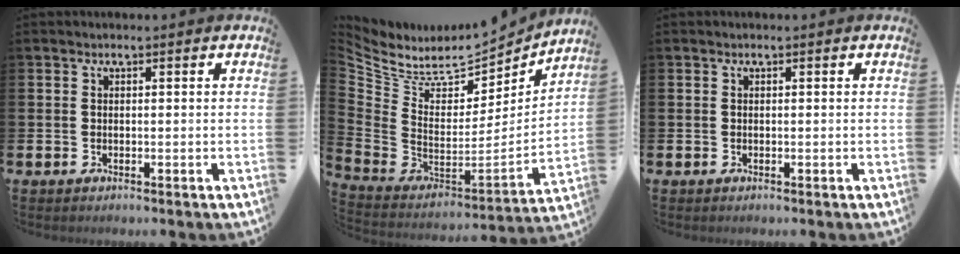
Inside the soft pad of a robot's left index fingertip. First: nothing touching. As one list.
[{"total": 6.7, "force": [5.6, 3.6, 1.1], "torque": [-0.063, -0.050, 0.100]}, {"total": 0.0}]